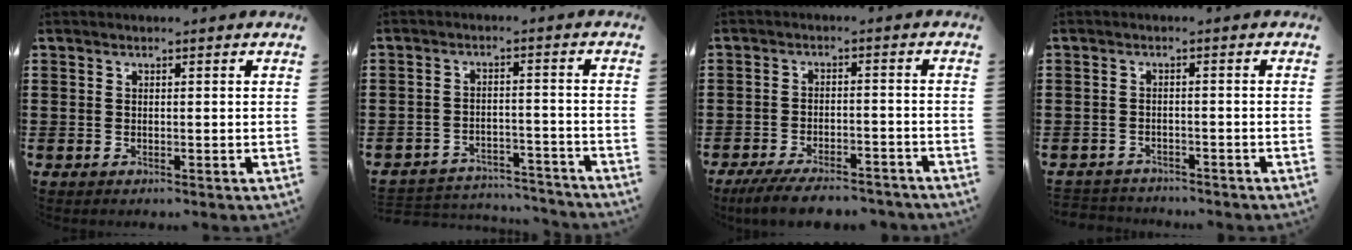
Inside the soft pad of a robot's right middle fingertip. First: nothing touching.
{"total": 4.3, "force": [-4.2, 0.8, 0.1], "torque": [-0.013, 0.004, -0.092]}
{"total": 5.6, "force": [-5.1, 0.9, 2.3], "torque": [-0.046, -0.004, -0.098]}
{"total": 2.2, "force": [-2.1, 0.4, -0.3], "torque": [-0.002, 0.000, -0.050]}